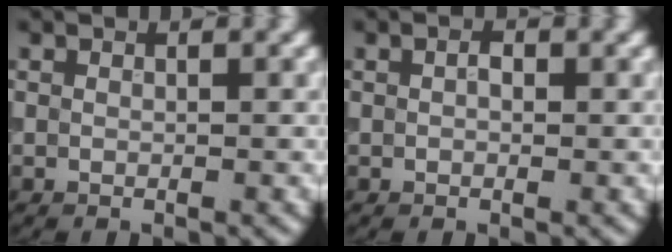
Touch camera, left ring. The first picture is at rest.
{"total": 1.1, "force": [0.2, 0.6, 0.8], "torque": [-0.010, 0.000, 0.002]}